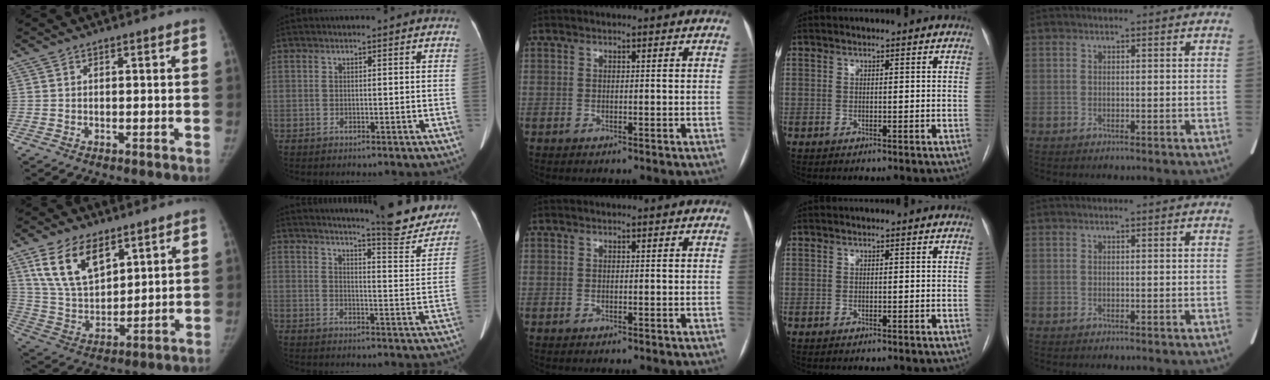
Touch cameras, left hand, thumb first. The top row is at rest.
{"thumb": {"total": 14.2, "force": [7.9, 7.7, 9.0], "torque": [-0.141, -0.033, 0.164]}, "index": {"total": 16.3, "force": [14.8, 1.4, 6.6], "torque": [-0.080, -0.058, 0.171]}}